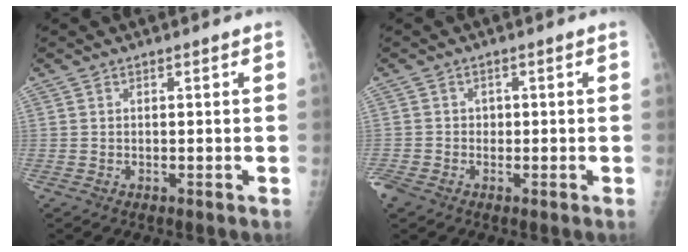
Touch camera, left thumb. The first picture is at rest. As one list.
[{"total": 3.4, "force": [-1.3, 2.8, 1.4], "torque": [-0.021, 0.007, -0.021]}]